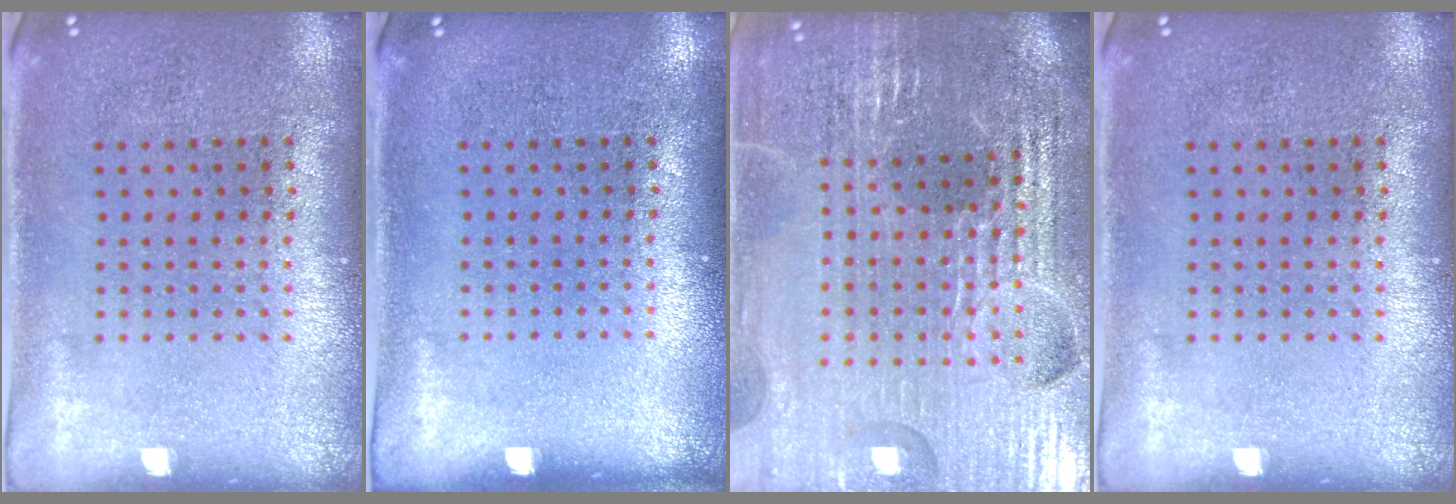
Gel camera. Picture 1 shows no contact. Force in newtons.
{"total": 0.0}
{"total": 5.0, "press": 4.7, "slide": 1.7}
{"total": 0.0}